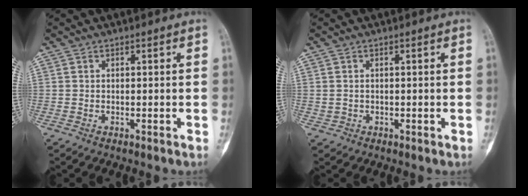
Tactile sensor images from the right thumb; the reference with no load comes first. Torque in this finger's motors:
{"motor_torque": [-0.13, 0.13, -0.34, 0.15, 0.03]}